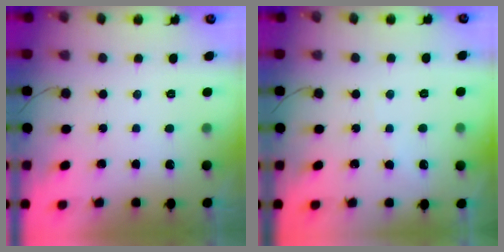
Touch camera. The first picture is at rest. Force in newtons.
{"total": 2.0, "press": 2.0, "slide": 0.3}